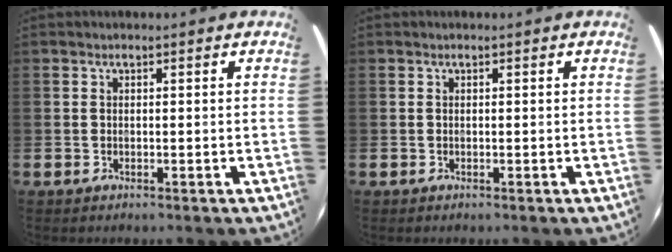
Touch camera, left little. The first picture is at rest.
{"total": 0.0}